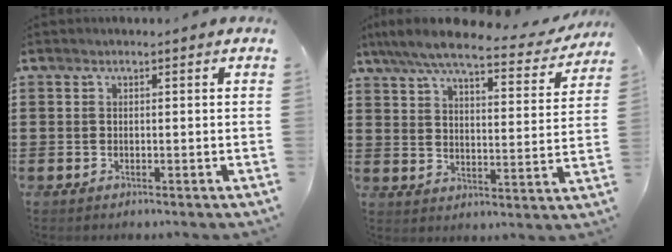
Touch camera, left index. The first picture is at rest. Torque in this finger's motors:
{"motor_torque": [2.14, 0.00, 0.66, 0.21]}